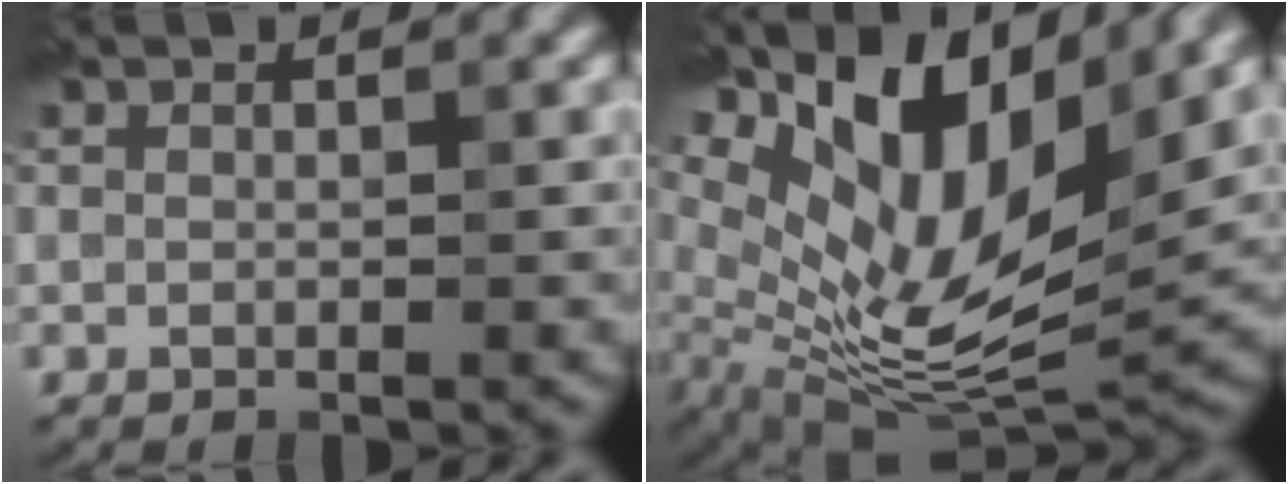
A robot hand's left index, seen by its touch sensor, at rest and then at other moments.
{"total": 14.0, "force": [5.9, 6.5, 10.9], "torque": [-0.207, 0.008, 0.111]}